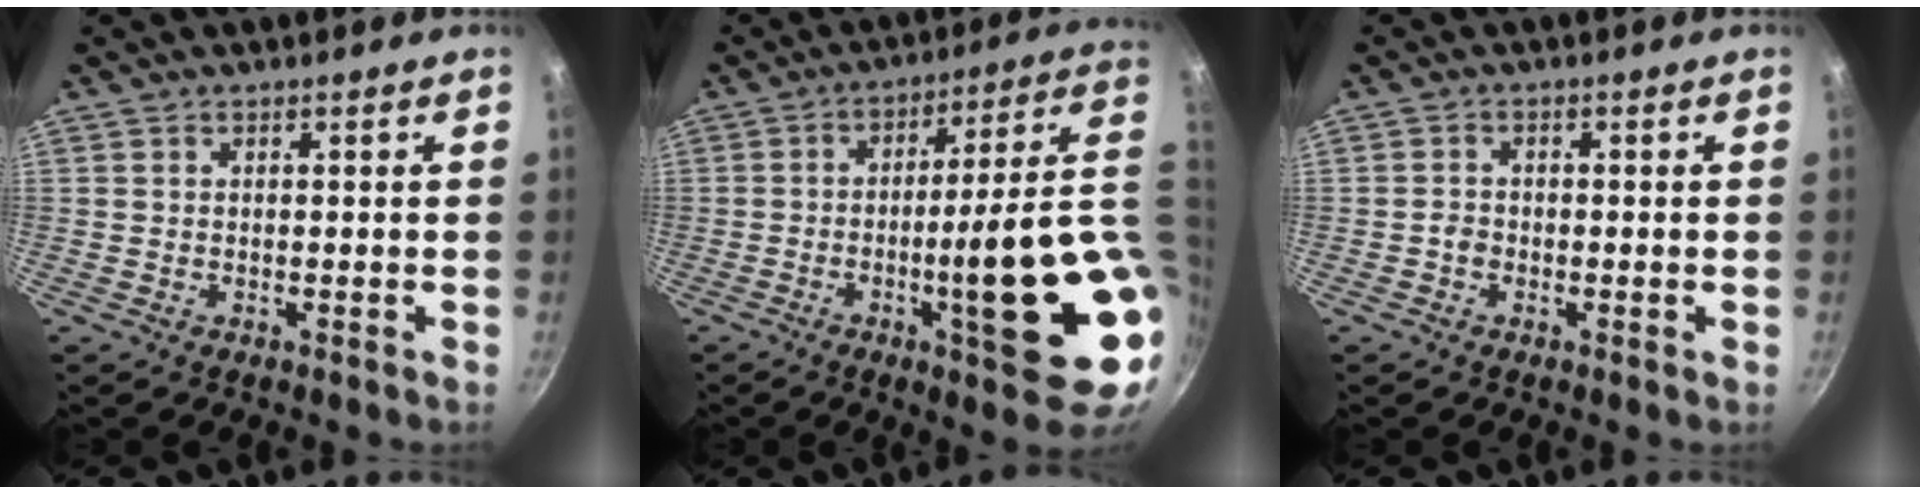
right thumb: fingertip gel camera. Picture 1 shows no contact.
{"total": 21.0, "force": [-3.0, 3.6, 20.5], "torque": [-0.270, 0.013, -0.039]}
{"total": 1.5, "force": [-0.6, 1.1, 0.7], "torque": [-0.011, 0.009, -0.014]}